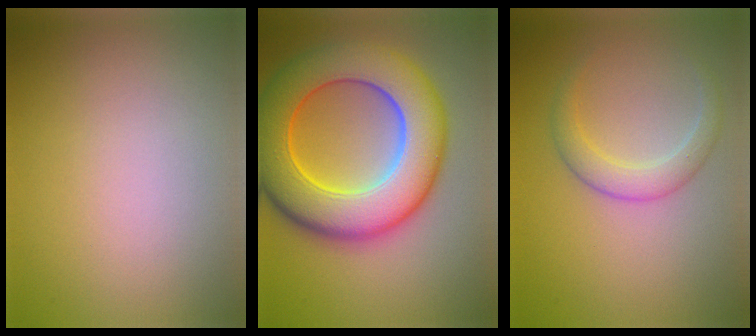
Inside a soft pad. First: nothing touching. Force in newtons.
{"total": 11.8, "press": 11.8, "slide": 0.2}
{"total": 2.5, "press": 2.5, "slide": 0.2}